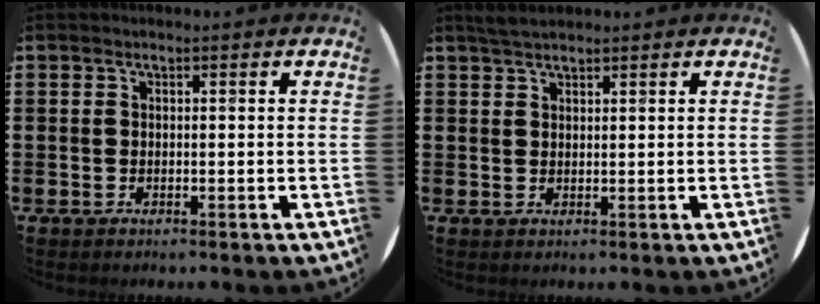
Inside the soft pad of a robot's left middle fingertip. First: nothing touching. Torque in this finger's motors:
{"motor_torque": [0.38, -0.31, 0.02, 0.00]}